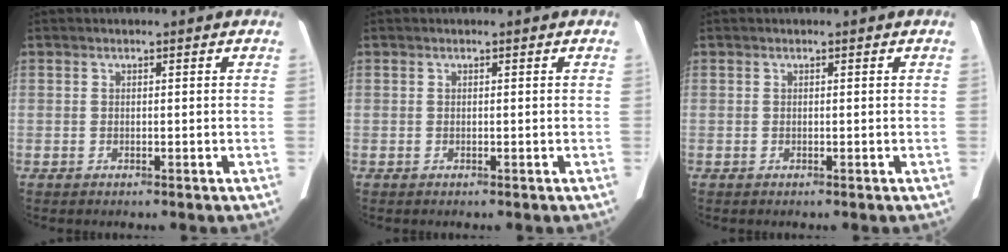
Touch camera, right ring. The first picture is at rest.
{"total": 0.0}
{"total": 0.0}